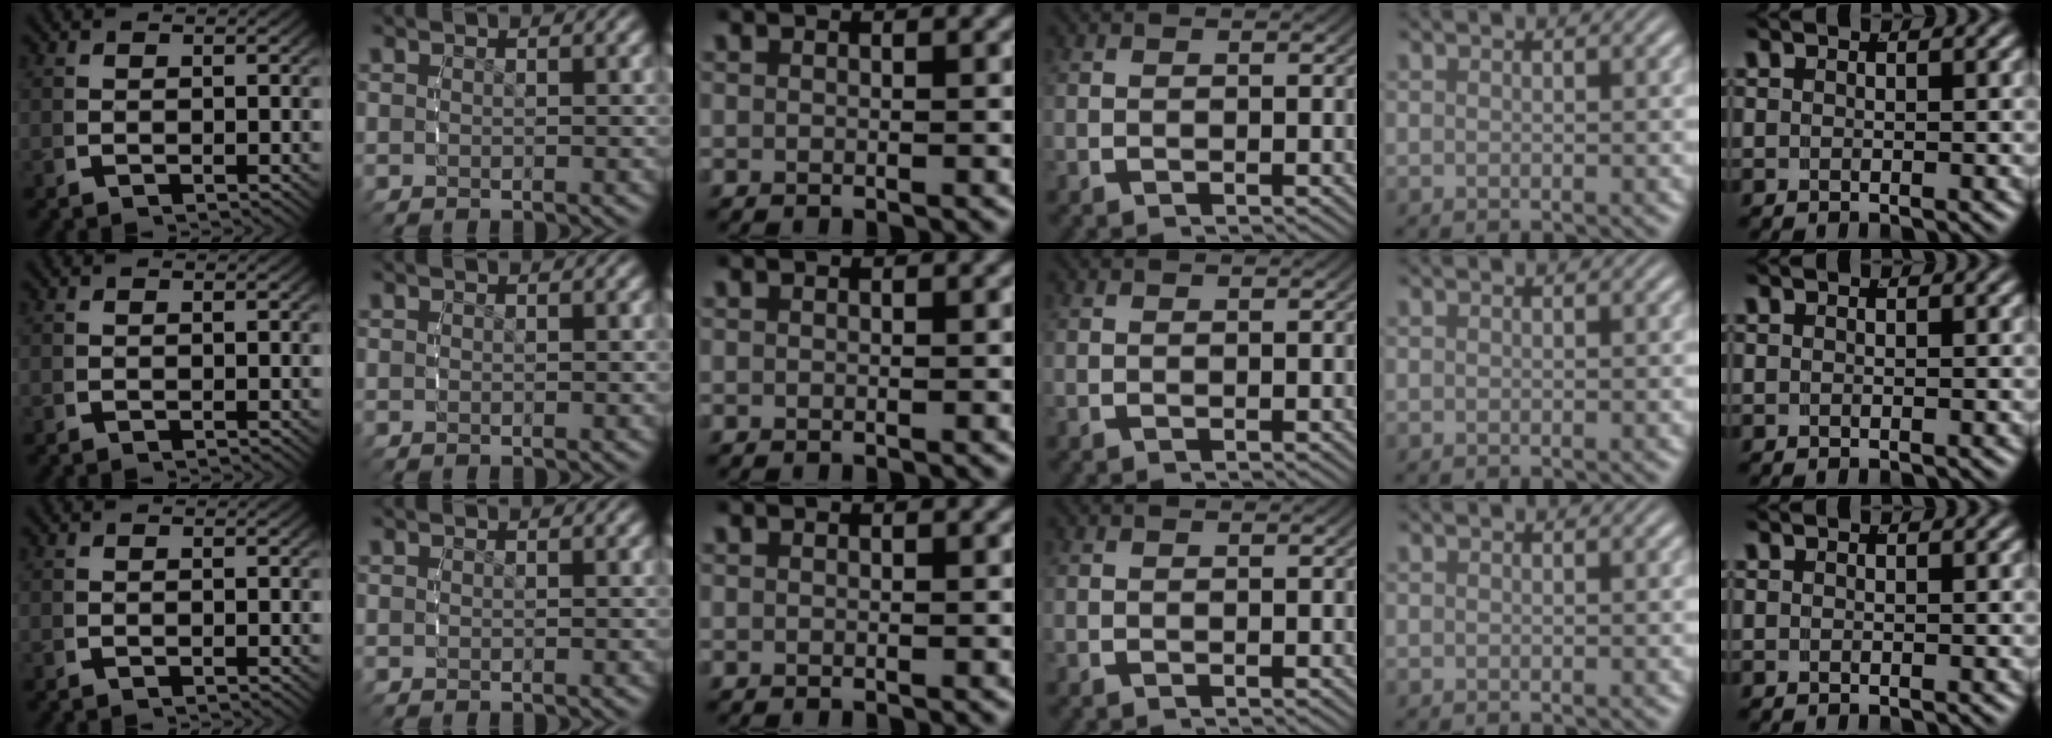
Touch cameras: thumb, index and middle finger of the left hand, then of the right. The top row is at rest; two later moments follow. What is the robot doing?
{"motion": "reach", "object": "napkin"}